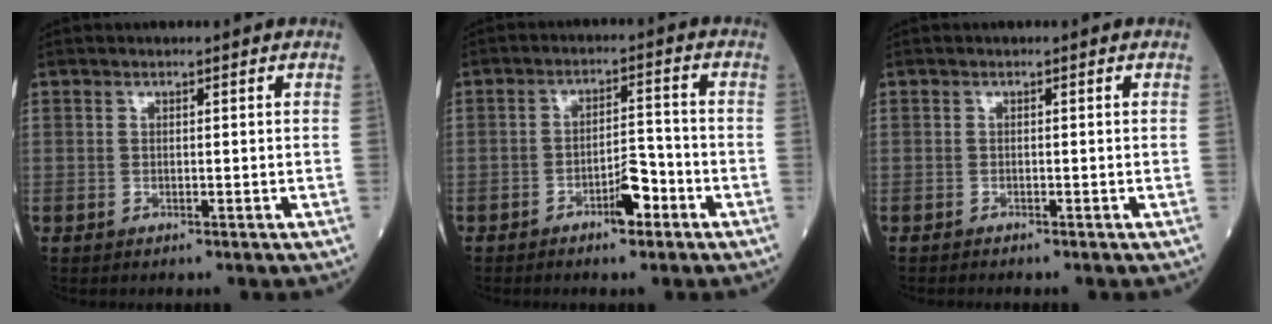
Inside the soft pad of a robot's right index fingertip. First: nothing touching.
{"total": 4.8, "force": [-2.8, 1.5, 3.6], "torque": [-0.057, 0.008, -0.047]}
{"total": 0.5, "force": [-0.5, -0.1, 0.0], "torque": [-0.004, -0.002, -0.012]}